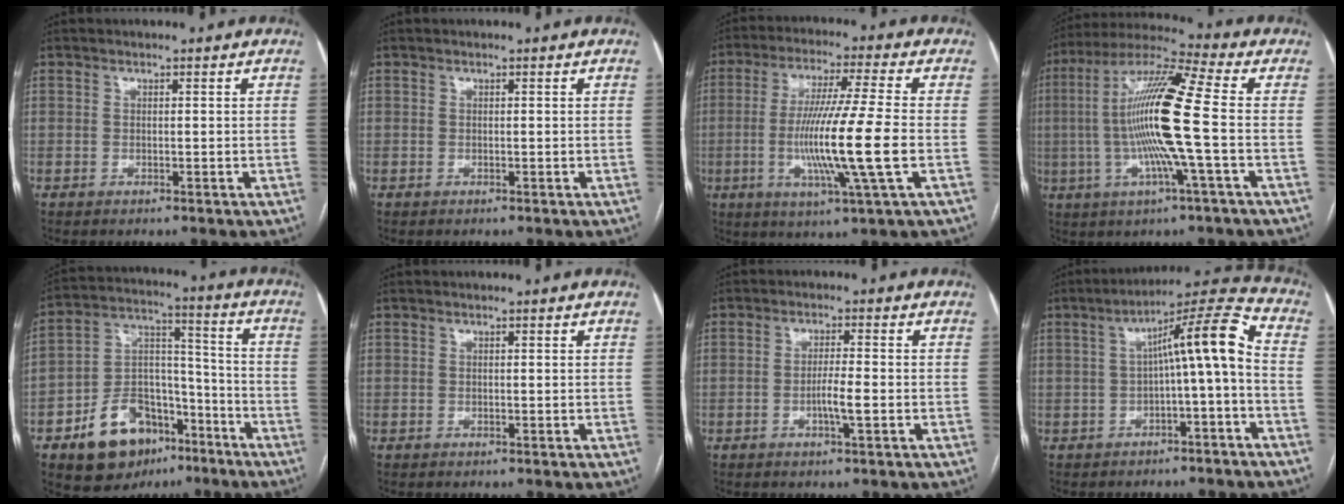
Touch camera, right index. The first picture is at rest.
{"total": 0.0}
{"total": 14.2, "force": [-2.5, -1.1, 13.9], "torque": [-0.271, -0.018, -0.053]}
{"total": 16.0, "force": [-1.1, -0.6, 15.9], "torque": [-0.306, 0.004, -0.035]}
{"total": 15.0, "force": [-8.7, 9.2, 8.0], "torque": [-0.145, 0.032, -0.139]}
{"total": 0.0}
{"total": 3.4, "force": [-1.0, 0.0, 3.3], "torque": [-0.062, -0.003, -0.018]}
{"total": 9.9, "force": [-0.7, 0.3, 9.9], "torque": [-0.148, 0.036, -0.010]}